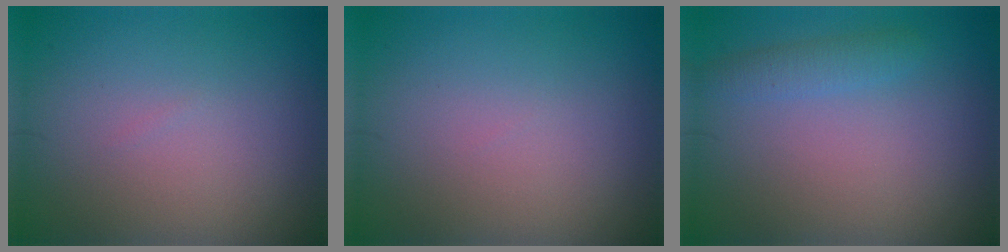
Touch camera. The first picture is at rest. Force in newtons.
{"total": 0.0}
{"total": 1.6, "press": 1.6, "slide": 0.0}